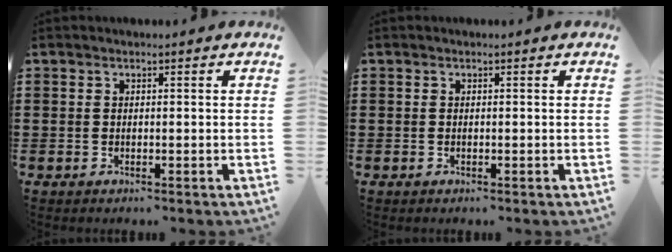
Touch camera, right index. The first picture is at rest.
{"total": 0.0}